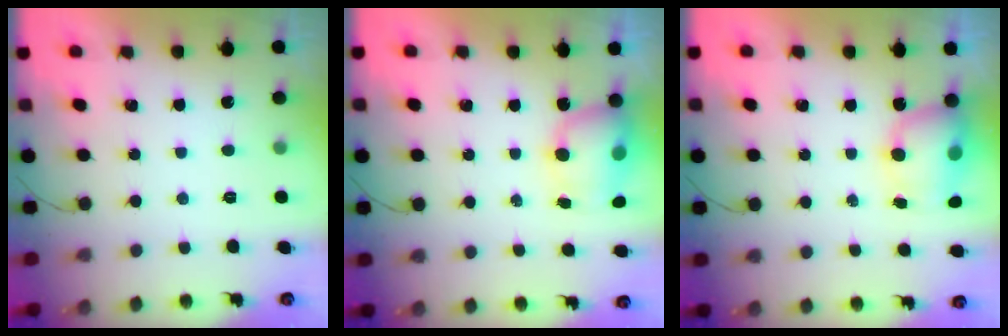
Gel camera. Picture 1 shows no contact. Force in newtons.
{"total": 7.9, "press": 7.9, "slide": 0.9}
{"total": 7.9, "press": 7.9, "slide": 0.9}